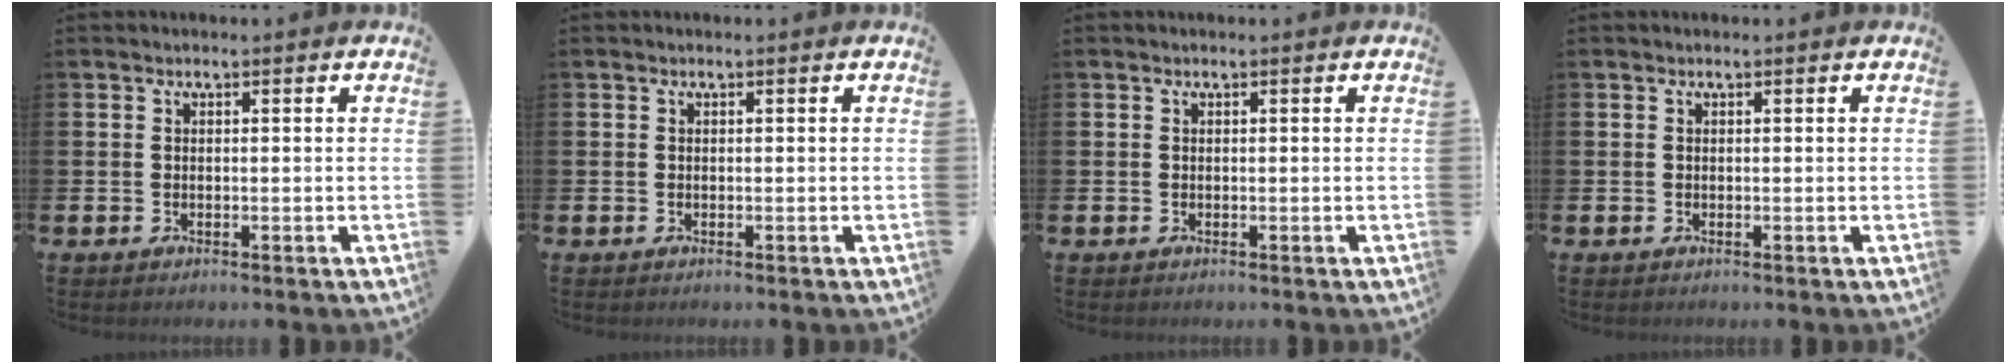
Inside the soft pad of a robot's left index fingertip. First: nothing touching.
{"total": 0.0}
{"total": 0.0}
{"total": 0.0}